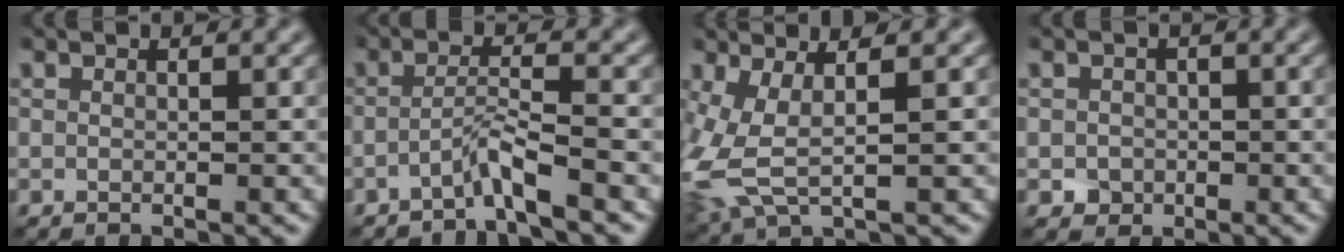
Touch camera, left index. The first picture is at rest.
{"total": 2.4, "force": [-1.7, -0.3, 1.7], "torque": [-0.032, 0.010, -0.041]}
{"total": 5.4, "force": [-0.1, 2.1, 5.0], "torque": [-0.140, -0.007, 0.000]}
{"total": 1.3, "force": [-0.3, 1.2, 0.4], "torque": [-0.001, -0.004, -0.005]}